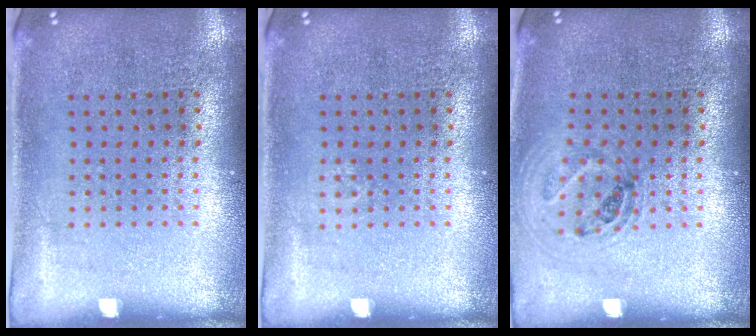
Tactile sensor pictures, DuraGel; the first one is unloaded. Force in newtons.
{"total": 0.5, "press": 0.5, "slide": 0.2}
{"total": 0.9, "press": 0.9, "slide": 0.2}